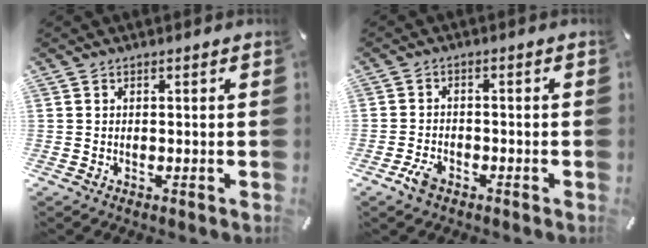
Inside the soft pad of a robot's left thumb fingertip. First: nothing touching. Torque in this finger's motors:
{"motor_torque": [-0.21, -0.16, -0.15, 0.17, 0.02]}